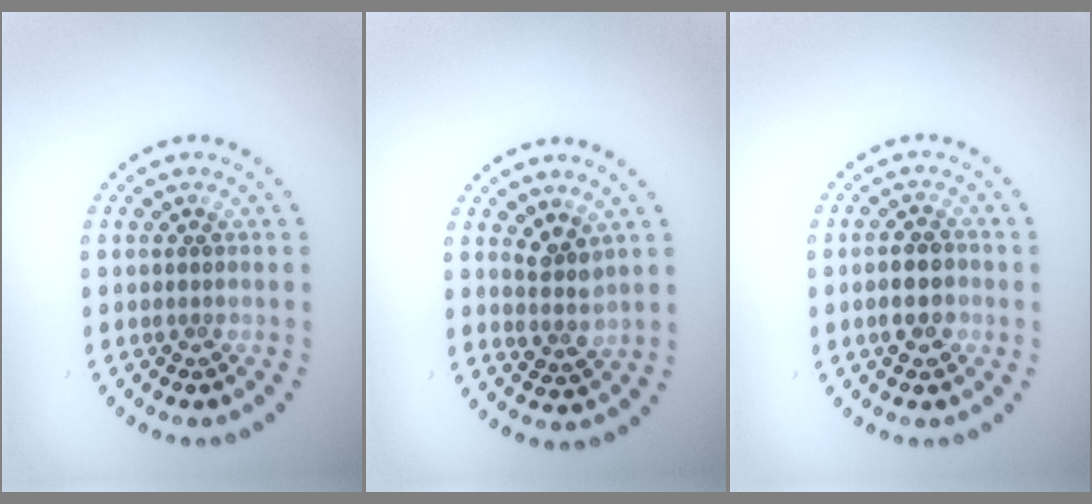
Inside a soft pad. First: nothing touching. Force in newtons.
{"total": 2.2, "press": 1.8, "slide": 1.3}
{"total": 2.9, "press": 2.9, "slide": 0.6}